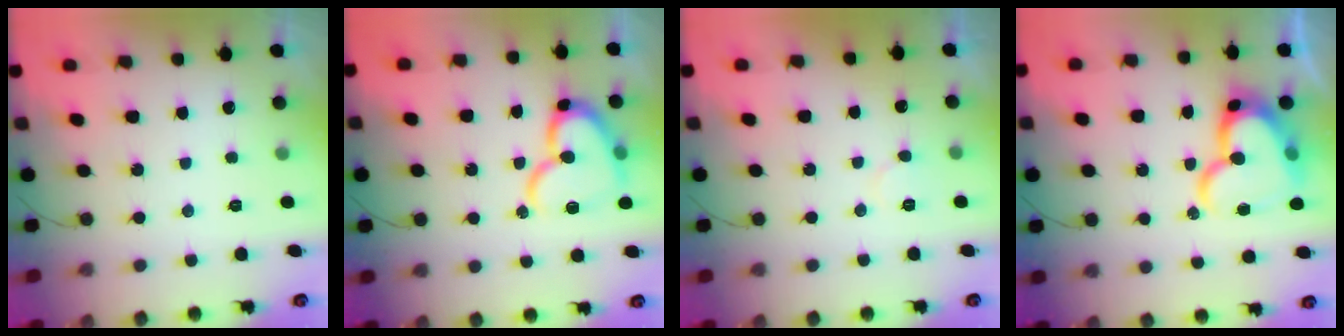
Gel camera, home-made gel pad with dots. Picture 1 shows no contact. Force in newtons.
{"total": 16.3, "press": 16.2, "slide": 2.0}
{"total": 5.6, "press": 5.6, "slide": 0.5}
{"total": 20.3, "press": 20.2, "slide": 2.0}